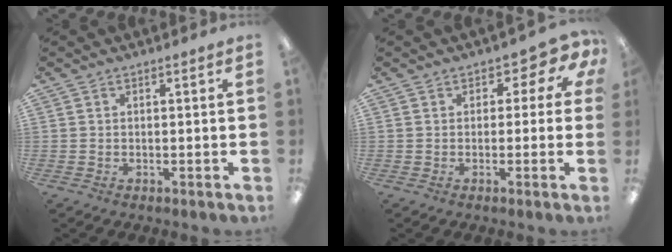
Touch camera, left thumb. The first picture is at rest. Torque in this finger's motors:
{"motor_torque": [-0.29, 0.20, -0.13, 0.04, 0.00]}